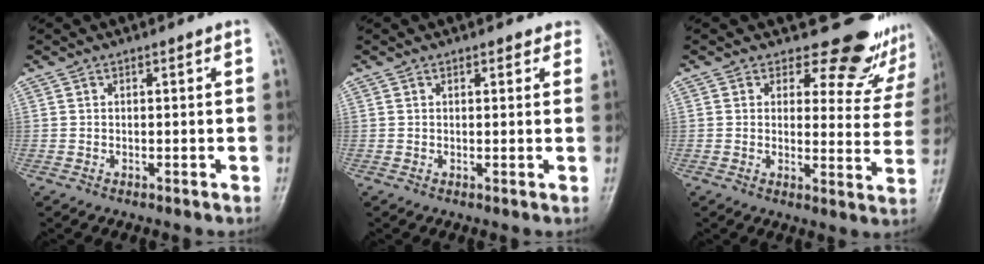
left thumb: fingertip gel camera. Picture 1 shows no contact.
{"total": 2.1, "force": [1.6, 1.1, 0.6], "torque": [0.016, -0.004, 0.012]}
{"total": 13.7, "force": [12.1, 6.0, 2.7], "torque": [0.017, -0.102, 0.123]}